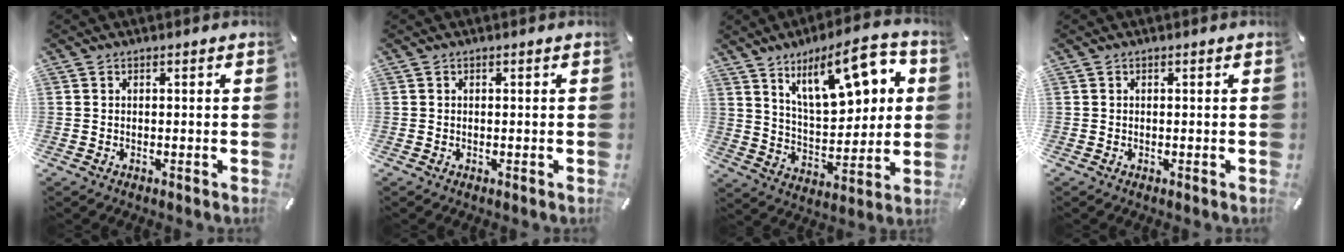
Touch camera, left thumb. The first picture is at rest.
{"total": 0.0}
{"total": 18.4, "force": [10.0, 8.3, 13.0], "torque": [-0.199, -0.037, 0.165]}
{"total": 0.0}